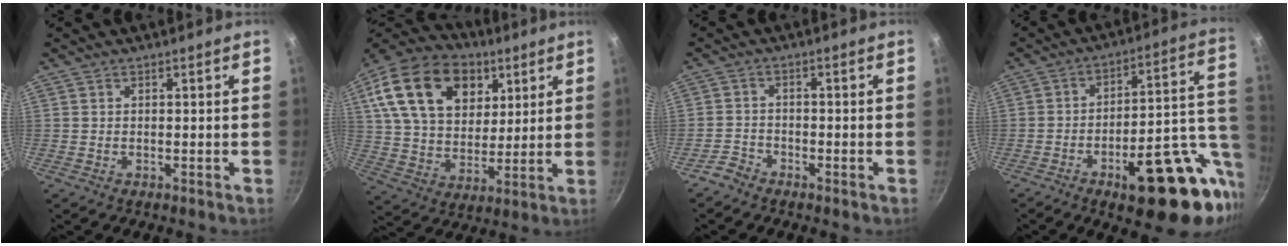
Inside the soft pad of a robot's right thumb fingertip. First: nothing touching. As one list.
[{"total": 23.9, "force": [9.4, 16.3, 14.6], "torque": [-0.240, -0.009, 0.161]}, {"total": 2.7, "force": [-2.4, 1.1, 0.5], "torque": [-0.012, 0.022, -0.049]}, {"total": 21.8, "force": [-7.4, 8.3, 18.7], "torque": [-0.203, 0.033, -0.099]}]